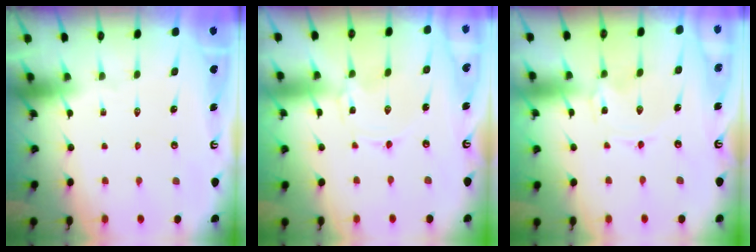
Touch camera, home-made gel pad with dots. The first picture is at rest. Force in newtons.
{"total": 0.0}
{"total": 0.0}